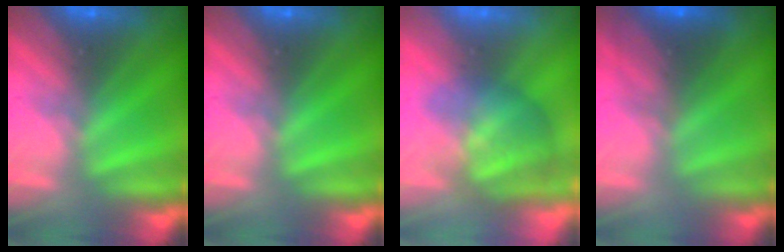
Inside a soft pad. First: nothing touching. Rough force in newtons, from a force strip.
{"total": 0.0}
{"total": 2.9}
{"total": 2.7}